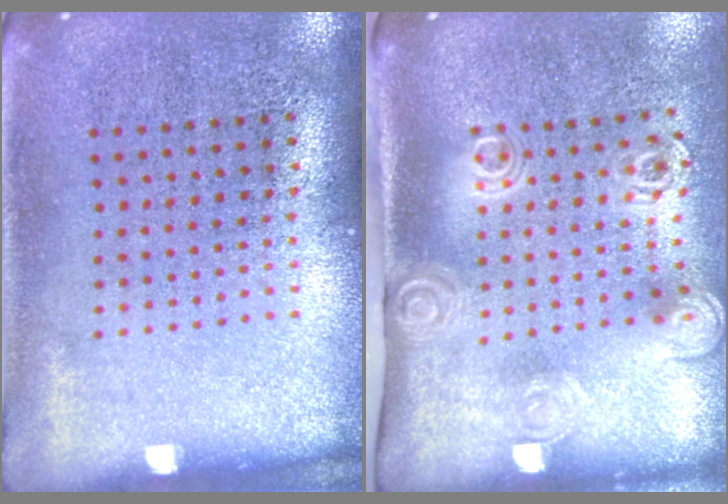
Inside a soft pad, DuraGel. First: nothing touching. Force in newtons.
{"total": 2.0, "press": 1.4, "slide": 1.5}